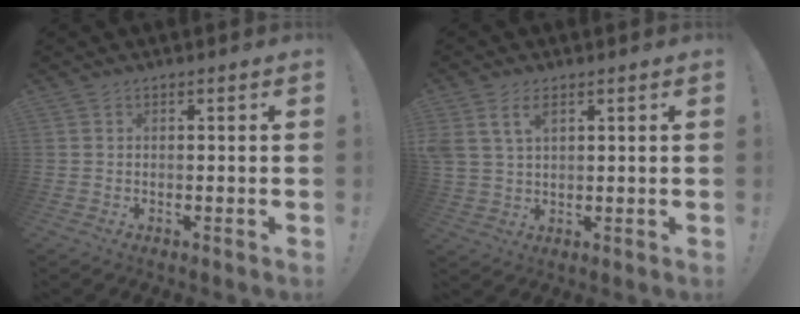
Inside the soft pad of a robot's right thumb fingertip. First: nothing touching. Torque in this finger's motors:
{"motor_torque": [0.34, 0.34, 0.63, 0.22, 0.37]}